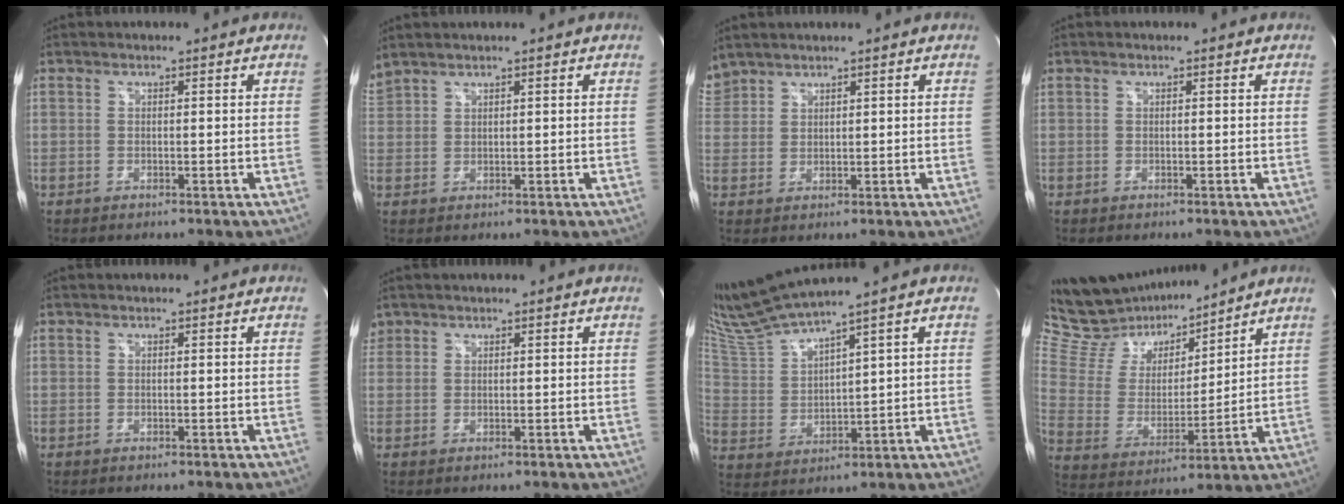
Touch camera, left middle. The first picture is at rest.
{"total": 2.7, "force": [2.6, 0.3, 0.7], "torque": [-0.031, 0.022, 0.062]}
{"total": 3.7, "force": [3.5, 1.1, 0.3], "torque": [-0.022, 0.020, 0.082]}
{"total": 0.0}
{"total": 0.0}
{"total": 2.0, "force": [1.4, 1.4, 0.0], "torque": [0.001, 0.015, 0.028]}
{"total": 9.2, "force": [8.4, -1.7, 3.4], "torque": [-0.086, -0.001, 0.180]}
{"total": 16.2, "force": [15.0, 4.2, 4.1], "torque": [-0.085, 0.004, 0.277]}